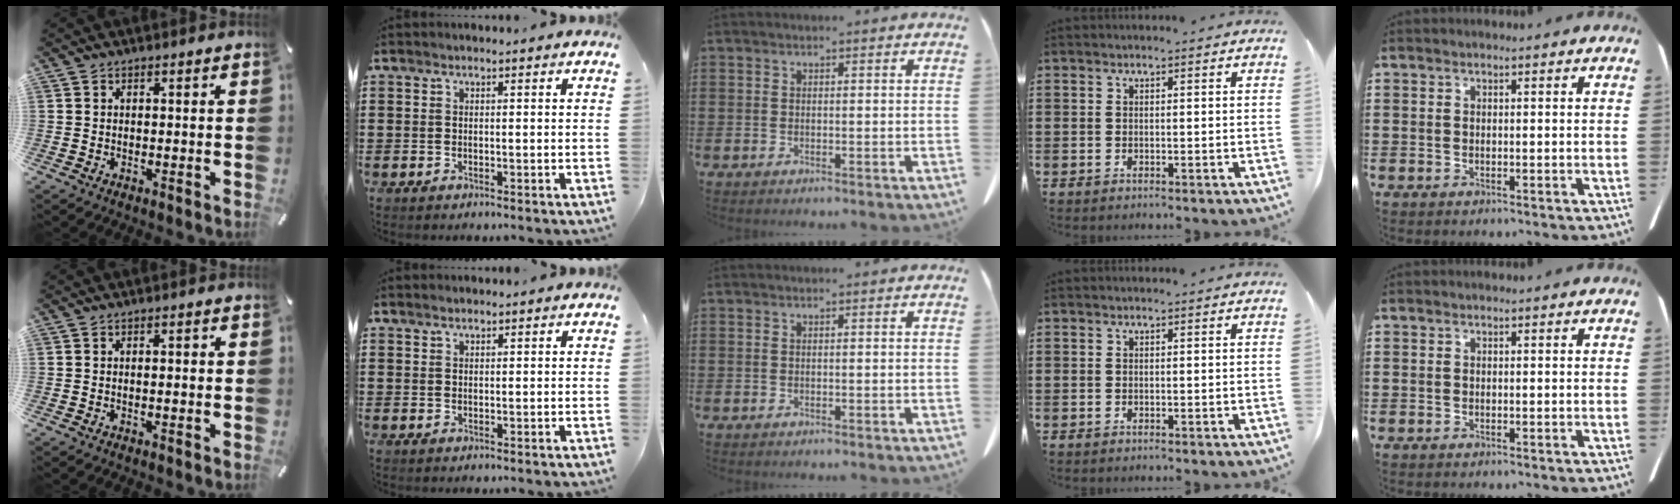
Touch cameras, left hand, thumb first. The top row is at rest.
{"thumb": {"total": 1.1, "force": [-0.2, 0.3, 1.0], "torque": [-0.018, 0.000, -0.003]}, "index": {"total": 1.0, "force": [0.9, 0.2, 0.2], "torque": [-0.005, 0.002, 0.017]}}